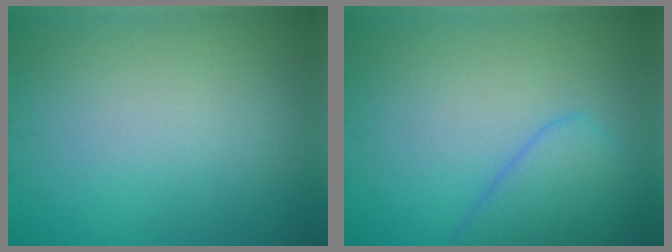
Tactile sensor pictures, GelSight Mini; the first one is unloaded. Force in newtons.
{"total": 3.9, "press": 3.9, "slide": 0.3}